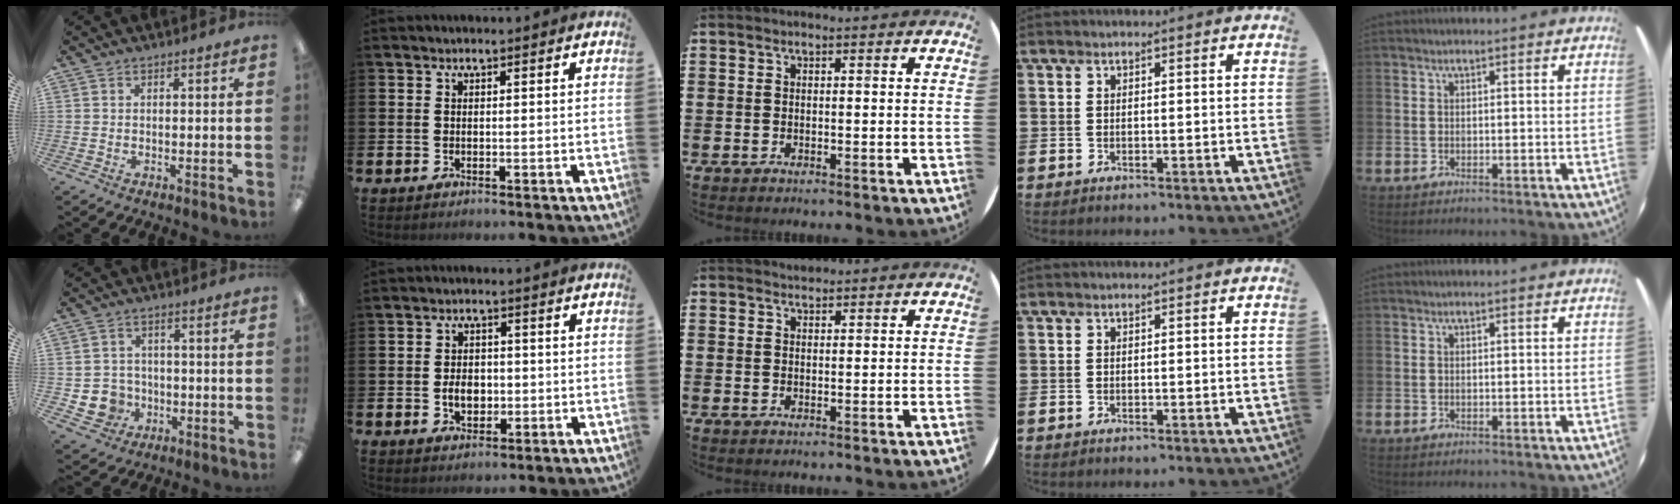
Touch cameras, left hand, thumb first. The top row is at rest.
{"thumb": {"total": 6.5, "force": [-1.6, 6.1, 1.6], "torque": [-0.041, 0.013, -0.024]}, "index": {"total": 3.6, "force": [-0.5, 2.6, 2.4], "torque": [-0.031, -0.001, -0.017]}, "middle": {"total": 0.9, "force": [0.9, 0.1, -0.2], "torque": [0.004, 0.002, 0.017]}}